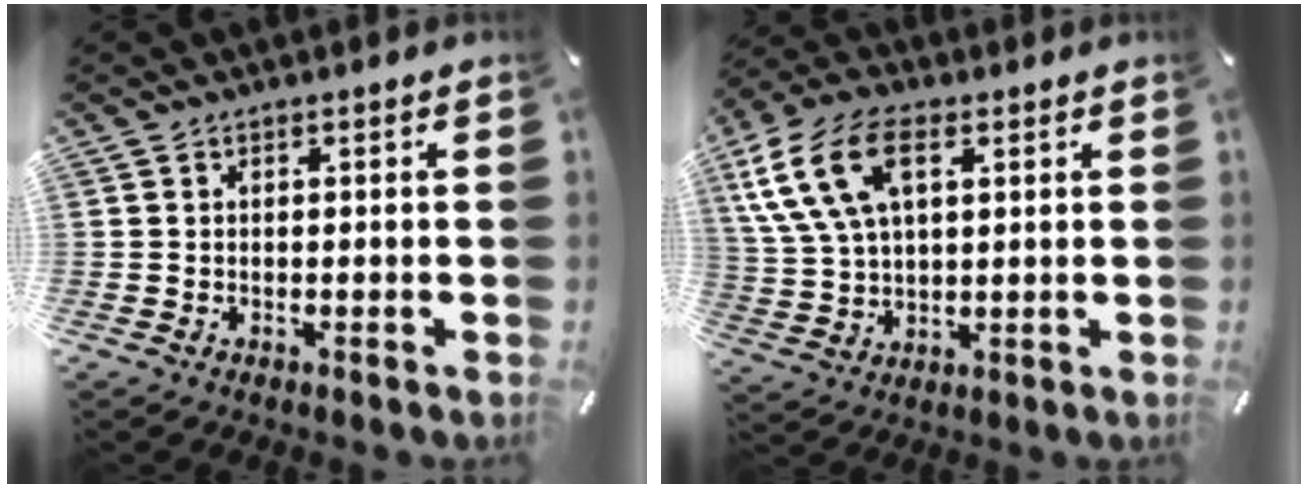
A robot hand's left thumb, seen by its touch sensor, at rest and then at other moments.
{"total": 13.9, "force": [5.2, 8.4, 9.8], "torque": [-0.236, 0.005, 0.093]}